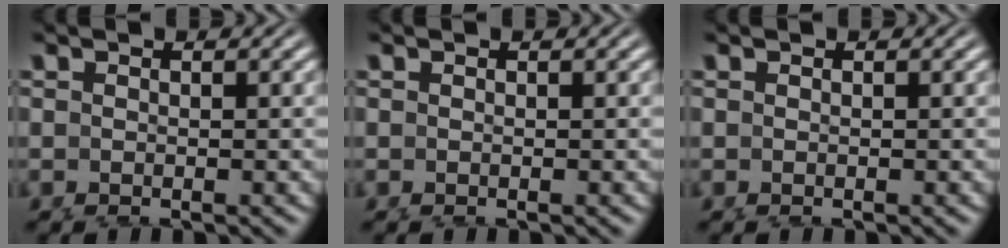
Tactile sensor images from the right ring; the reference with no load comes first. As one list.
[{"total": 0.0}, {"total": 0.0}]